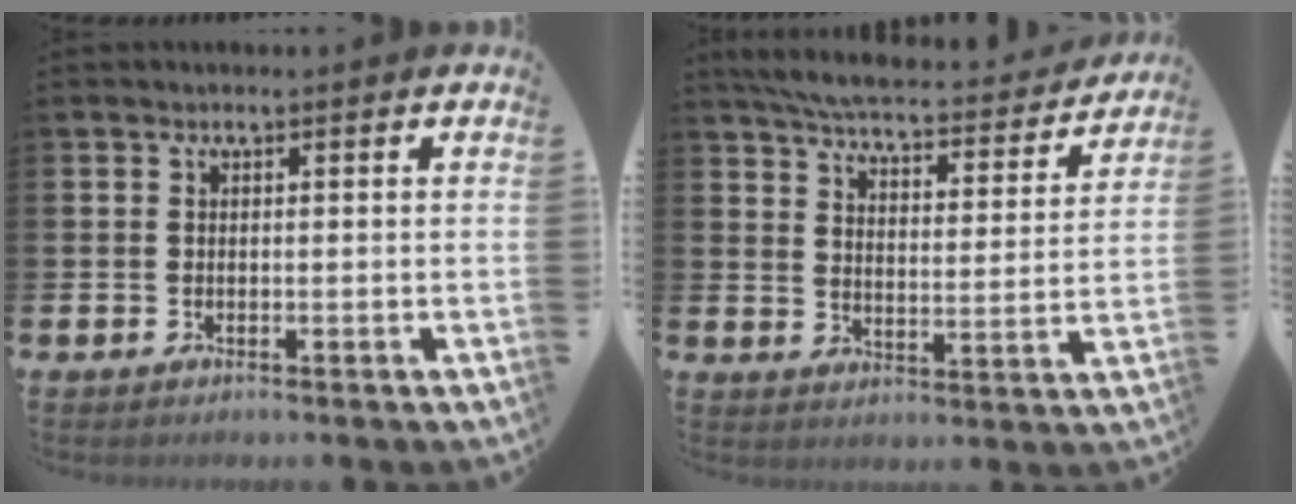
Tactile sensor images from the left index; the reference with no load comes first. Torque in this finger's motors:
{"motor_torque": [0.43, -0.52, 0.43, 0.08]}